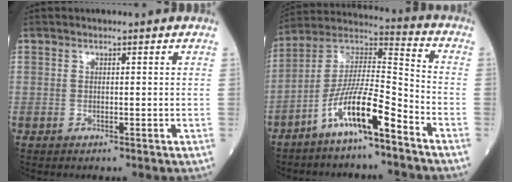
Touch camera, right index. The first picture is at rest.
{"total": 12.0, "force": [-7.1, 1.3, 9.5], "torque": [-0.184, 0.013, -0.138]}